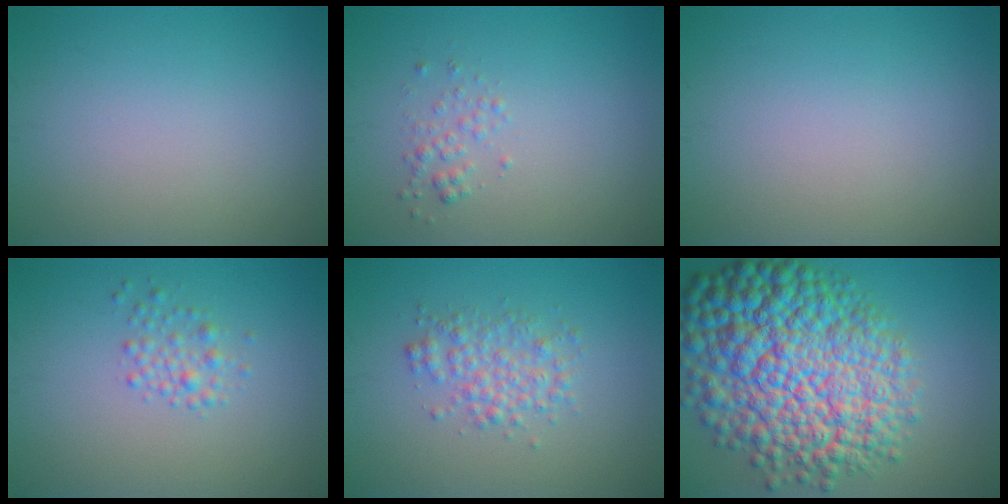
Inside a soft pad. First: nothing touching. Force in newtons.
{"total": 1.2, "press": 1.2, "slide": 0.1}
{"total": 0.0}
{"total": 1.7, "press": 1.7, "slide": 0.1}
{"total": 2.7, "press": 2.7, "slide": 0.0}
{"total": 15.3, "press": 15.2, "slide": 0.3}